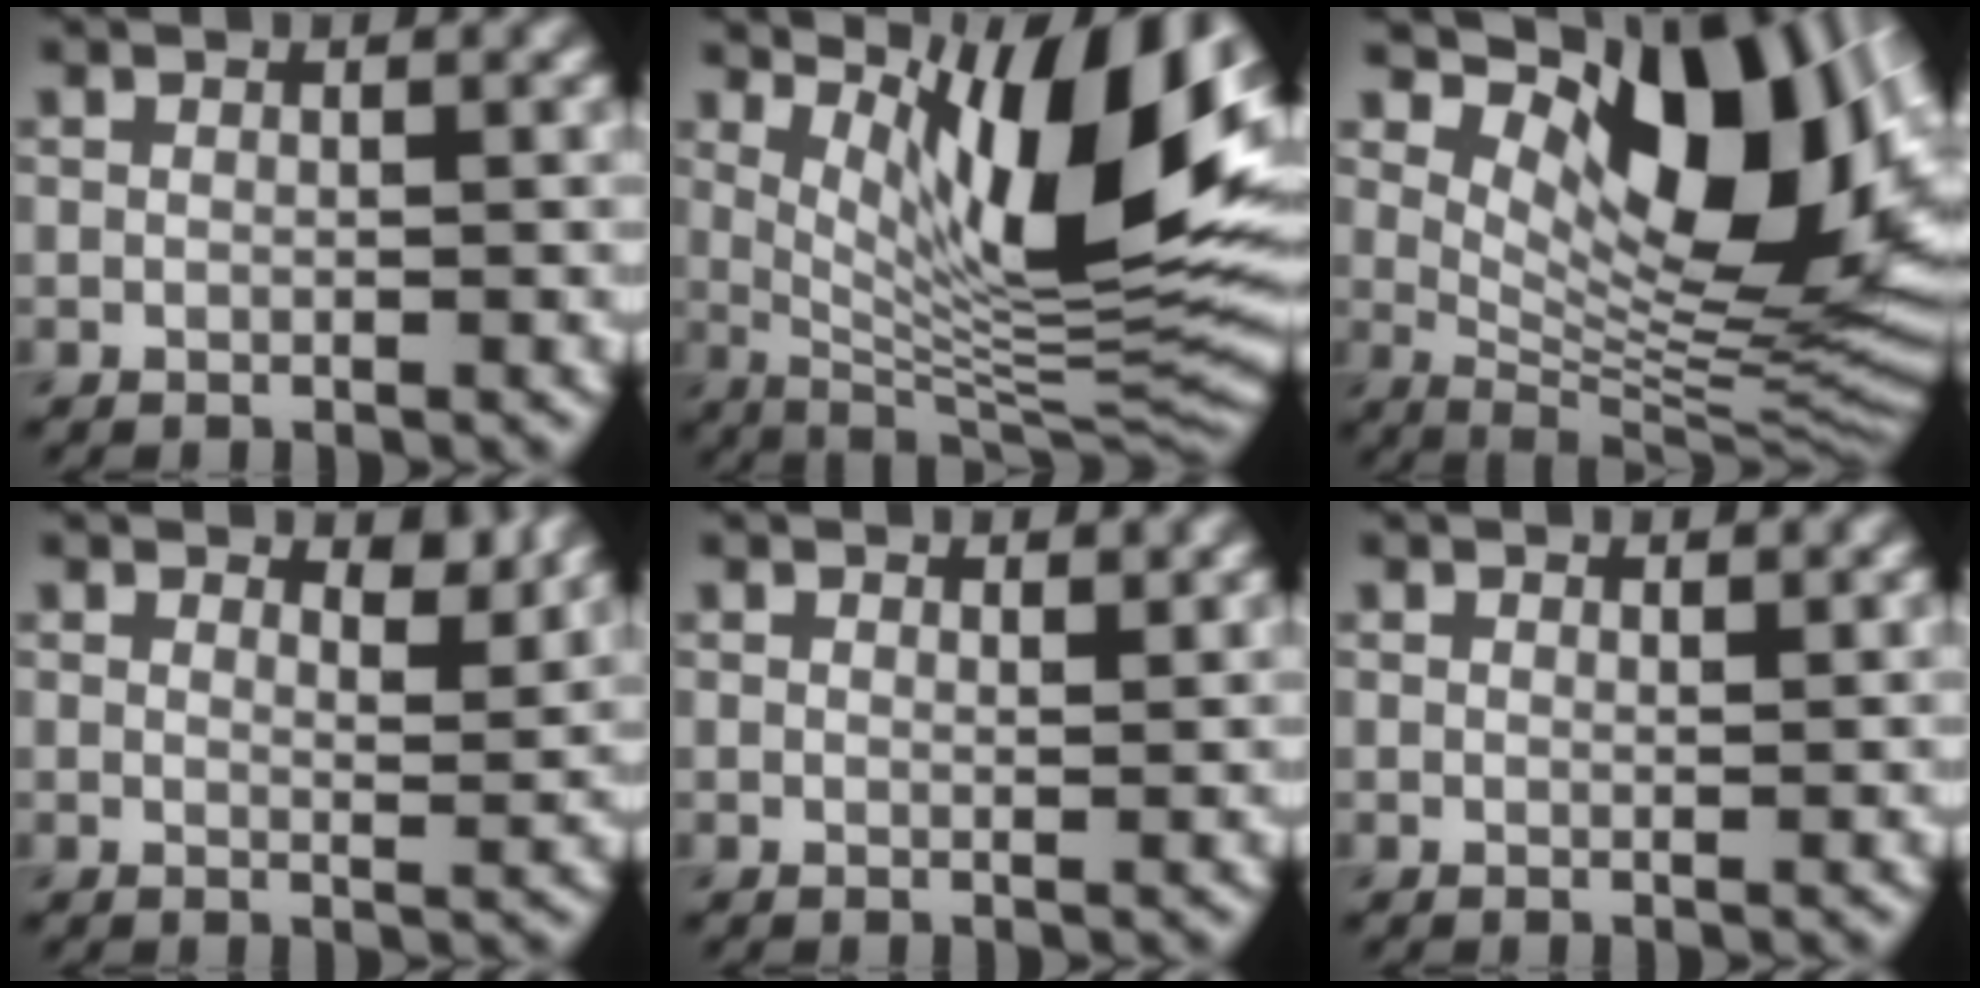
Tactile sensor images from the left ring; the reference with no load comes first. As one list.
[{"total": 13.7, "force": [5.2, 3.6, 12.1], "torque": [-0.172, -0.005, 0.093]}, {"total": 14.5, "force": [5.3, 6.6, 11.8], "torque": [-0.160, 0.001, 0.095]}, {"total": 2.2, "force": [1.8, 0.6, 1.0], "torque": [-0.015, -0.007, 0.023]}, {"total": 0.9, "force": [0.8, 0.2, 0.3], "torque": [-0.005, 0.000, 0.013]}, {"total": 0.5, "force": [0.5, 0.1, 0.2], "torque": [-0.002, 0.000, 0.010]}]